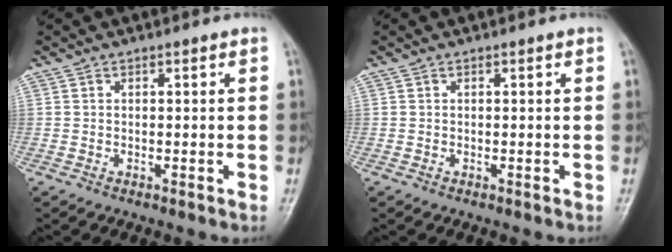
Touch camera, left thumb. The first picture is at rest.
{"total": 0.0}